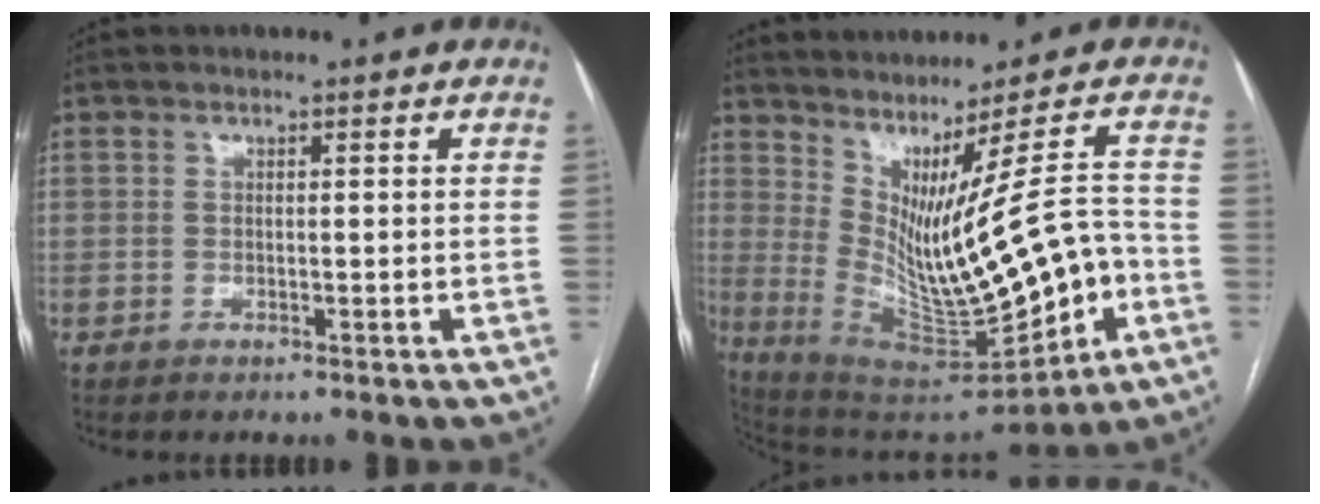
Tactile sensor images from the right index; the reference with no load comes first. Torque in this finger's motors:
{"motor_torque": [0.74, 0.04, 0.73, 0.21]}